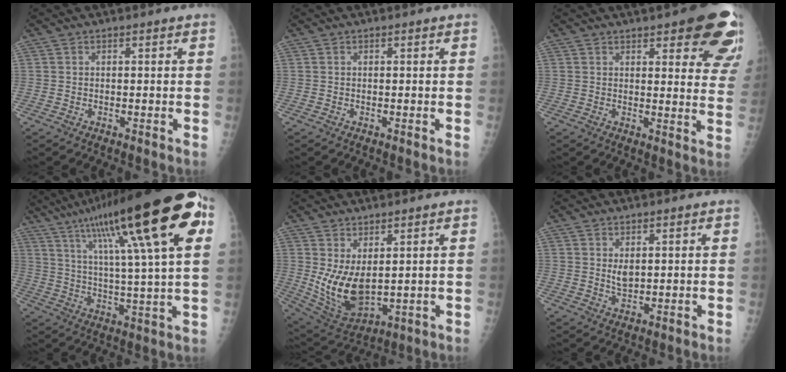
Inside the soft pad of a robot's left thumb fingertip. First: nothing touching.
{"total": 0.0}
{"total": 16.2, "force": [9.5, 4.9, 12.1], "torque": [-0.114, -0.037, 0.102]}
{"total": 28.1, "force": [12.8, 4.6, 24.6], "torque": [-0.387, -0.005, 0.200]}
{"total": 10.8, "force": [1.4, 5.6, 9.1], "torque": [-0.157, -0.025, 0.051]}
{"total": 3.0, "force": [0.8, 1.6, 2.4], "torque": [-0.034, -0.008, 0.018]}